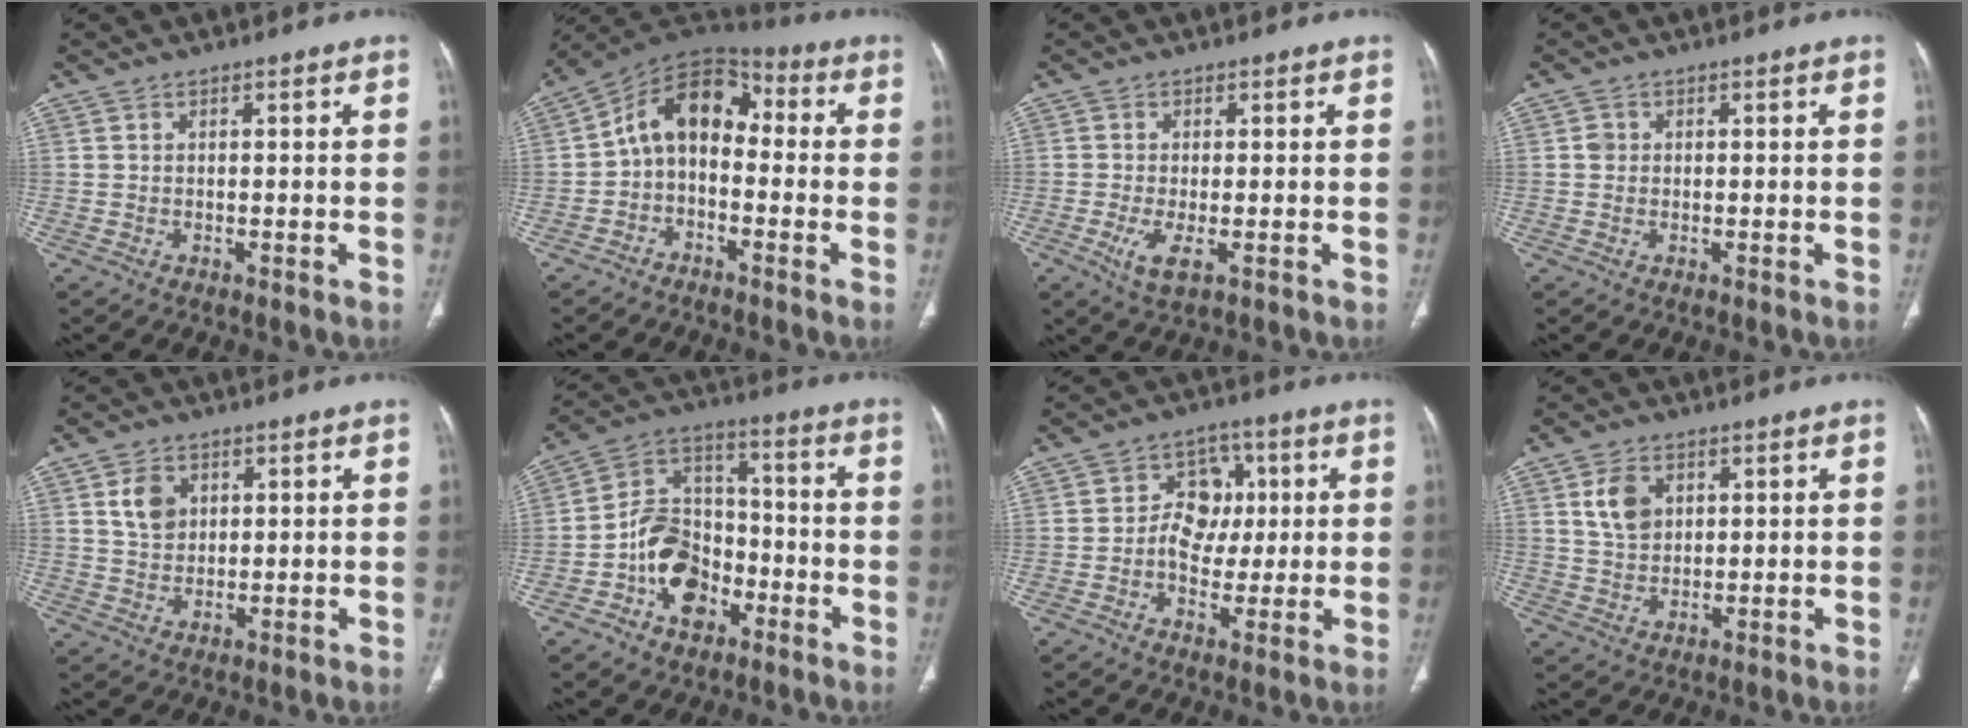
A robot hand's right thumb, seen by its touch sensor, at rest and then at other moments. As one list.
[{"total": 11.4, "force": [-1.0, 7.7, 8.3], "torque": [-0.118, 0.057, -0.036]}, {"total": 4.3, "force": [-1.4, 1.3, 3.8], "torque": [-0.083, -0.012, -0.024]}, {"total": 1.4, "force": [0.2, 1.3, 0.5], "torque": [-0.004, 0.003, 0.003]}, {"total": 5.2, "force": [2.0, 3.9, 2.9], "torque": [-0.036, -0.011, 0.039]}, {"total": 13.2, "force": [-5.4, 9.2, 7.7], "torque": [-0.100, 0.048, -0.100]}, {"total": 8.6, "force": [0.2, 7.0, 5.1], "torque": [-0.031, 0.014, -0.003]}, {"total": 5.9, "force": [2.2, 4.1, 3.6], "torque": [-0.051, -0.010, 0.045]}]